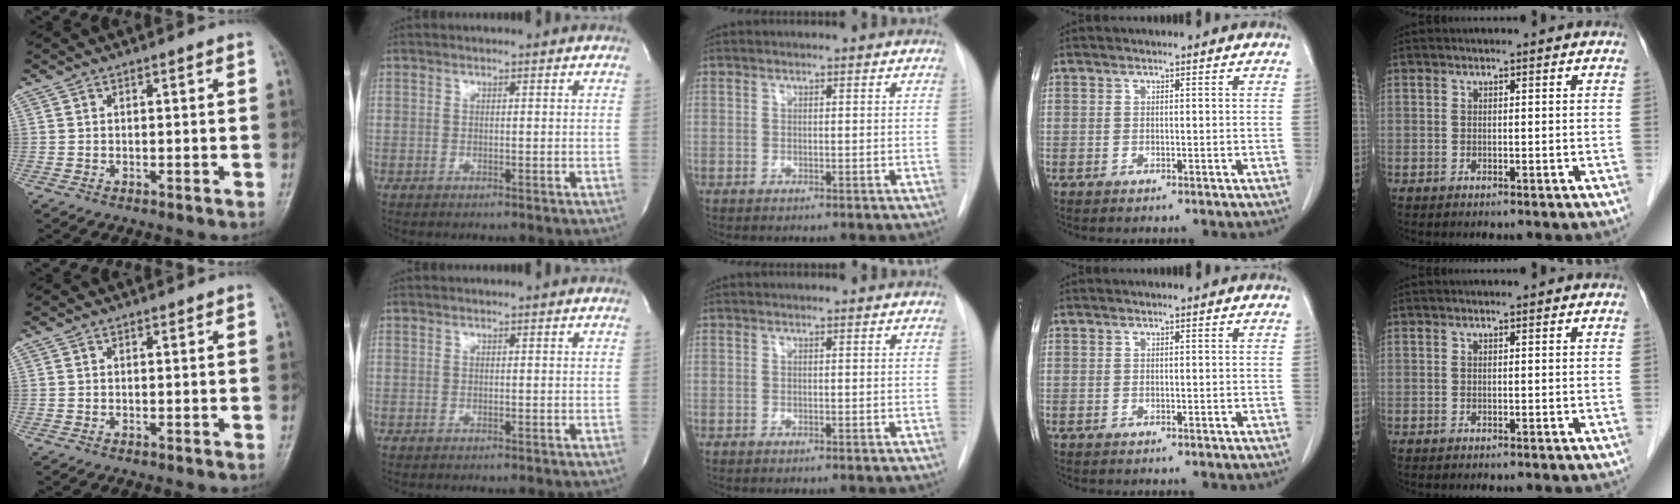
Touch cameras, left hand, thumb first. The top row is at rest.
{}